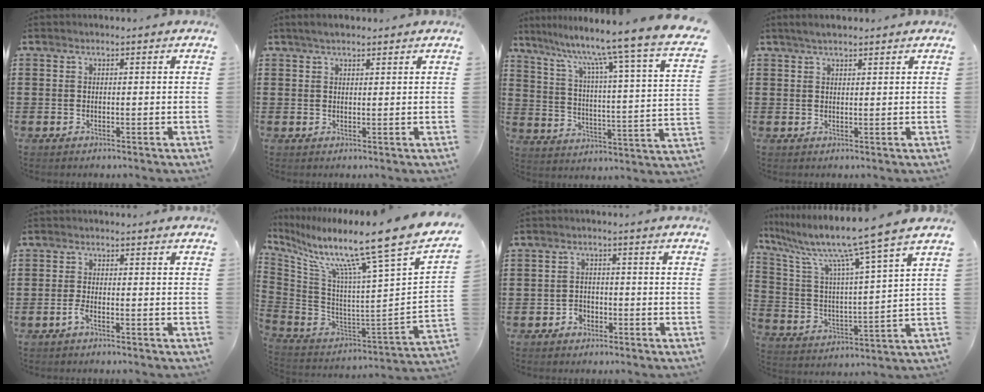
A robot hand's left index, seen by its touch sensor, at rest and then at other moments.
{"total": 1.9, "force": [1.5, 0.6, 0.9], "torque": [-0.020, 0.006, 0.029]}
{"total": 9.1, "force": [7.3, -1.8, 5.1], "torque": [-0.110, -0.073, 0.102]}
{"total": 2.0, "force": [1.7, 0.5, 0.9], "torque": [-0.020, 0.005, 0.031]}
{"total": 1.8, "force": [-0.9, 0.2, 1.5], "torque": [-0.043, -0.007, -0.021]}
{"total": 12.7, "force": [9.3, -0.8, 8.6], "torque": [-0.176, -0.085, 0.136]}
{"total": 1.9, "force": [-1.4, 1.3, 0.3], "torque": [-0.014, 0.002, -0.033]}
{"total": 10.3, "force": [8.3, -0.9, 6.0], "torque": [-0.151, -0.059, 0.127]}